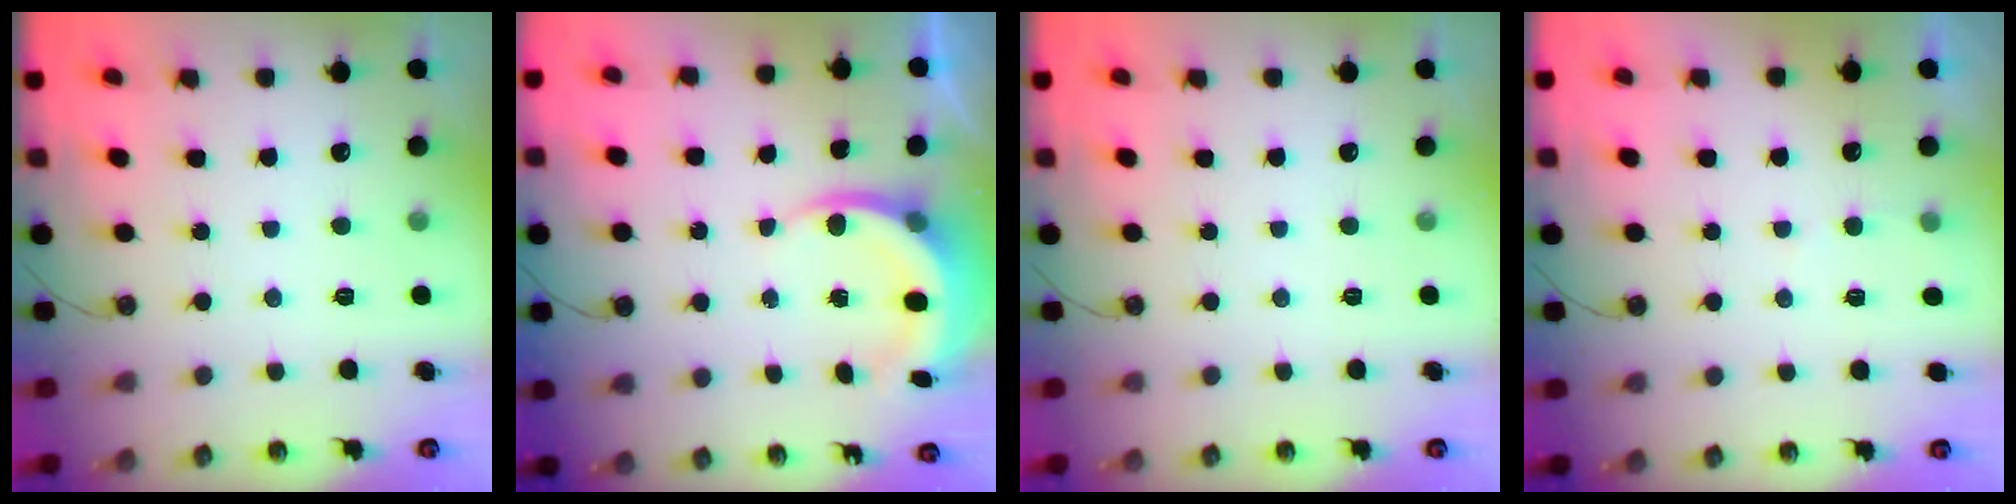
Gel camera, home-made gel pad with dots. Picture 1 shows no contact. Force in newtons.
{"total": 6.5, "press": 6.4, "slide": 1.3}
{"total": 0.0}
{"total": 3.0, "press": 2.9, "slide": 0.3}